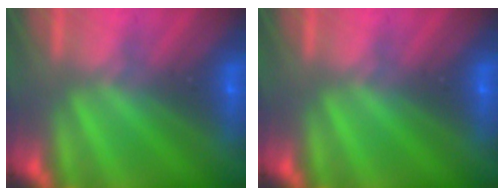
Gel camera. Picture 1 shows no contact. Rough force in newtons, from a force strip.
{"total": 0.0}